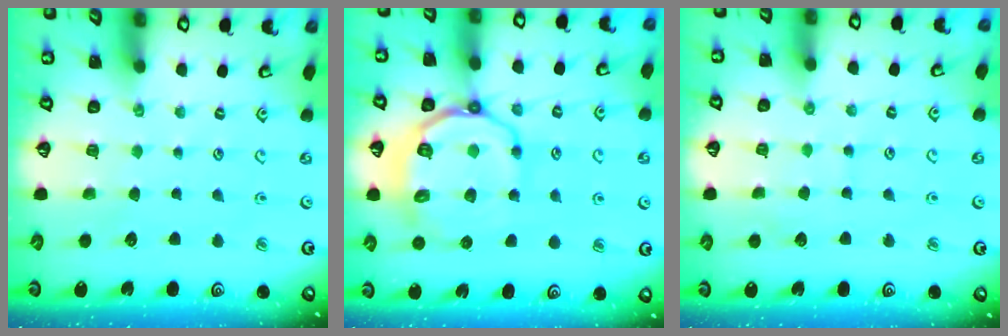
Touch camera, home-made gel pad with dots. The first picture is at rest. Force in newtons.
{"total": 13.5, "press": 13.3, "slide": 2.2}
{"total": 3.9, "press": 3.9, "slide": 0.3}